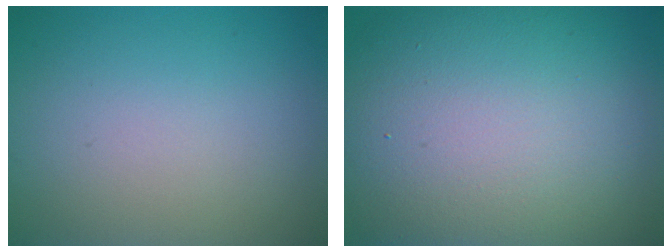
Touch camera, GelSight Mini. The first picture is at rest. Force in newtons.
{"total": 17.2, "press": 17.2, "slide": 0.7}